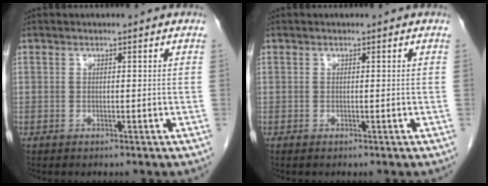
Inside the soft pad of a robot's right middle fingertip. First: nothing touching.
{"total": 0.0}